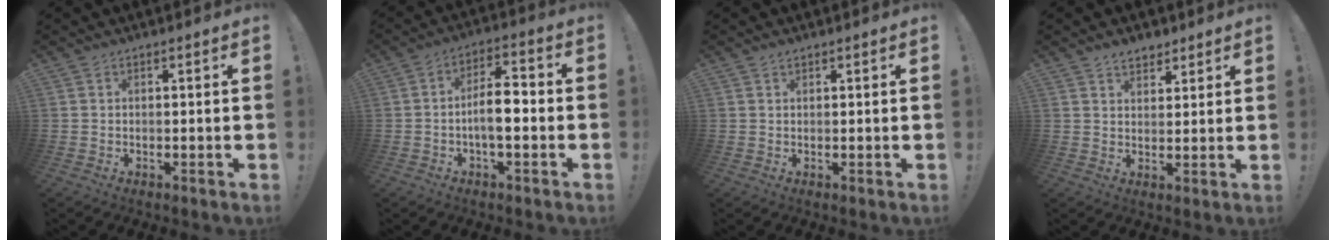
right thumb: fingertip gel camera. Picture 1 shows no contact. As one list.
[{"total": 8.6, "force": [-2.0, 3.5, 7.6], "torque": [-0.139, 0.014, -0.039]}, {"total": 0.8, "force": [0.7, 0.3, 0.2], "torque": [-0.001, -0.001, 0.013]}, {"total": 4.3, "force": [3.4, 2.5, 1.0], "torque": [-0.004, -0.020, 0.061]}]